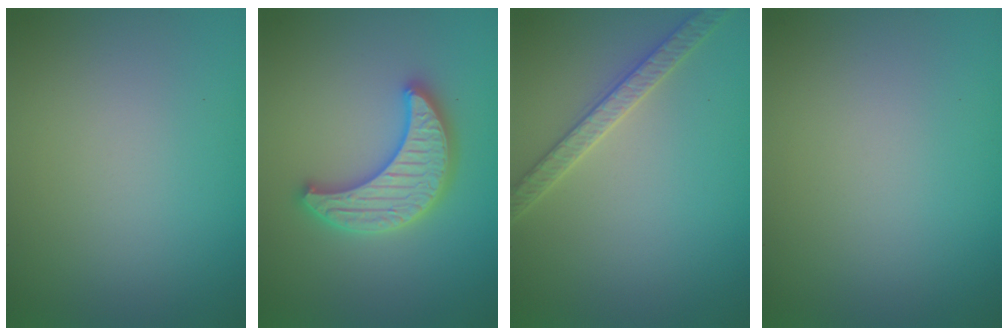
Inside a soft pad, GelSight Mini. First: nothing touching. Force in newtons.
{"total": 4.4, "press": 4.3, "slide": 0.9}
{"total": 2.8, "press": 2.8, "slide": 0.6}
{"total": 0.0}